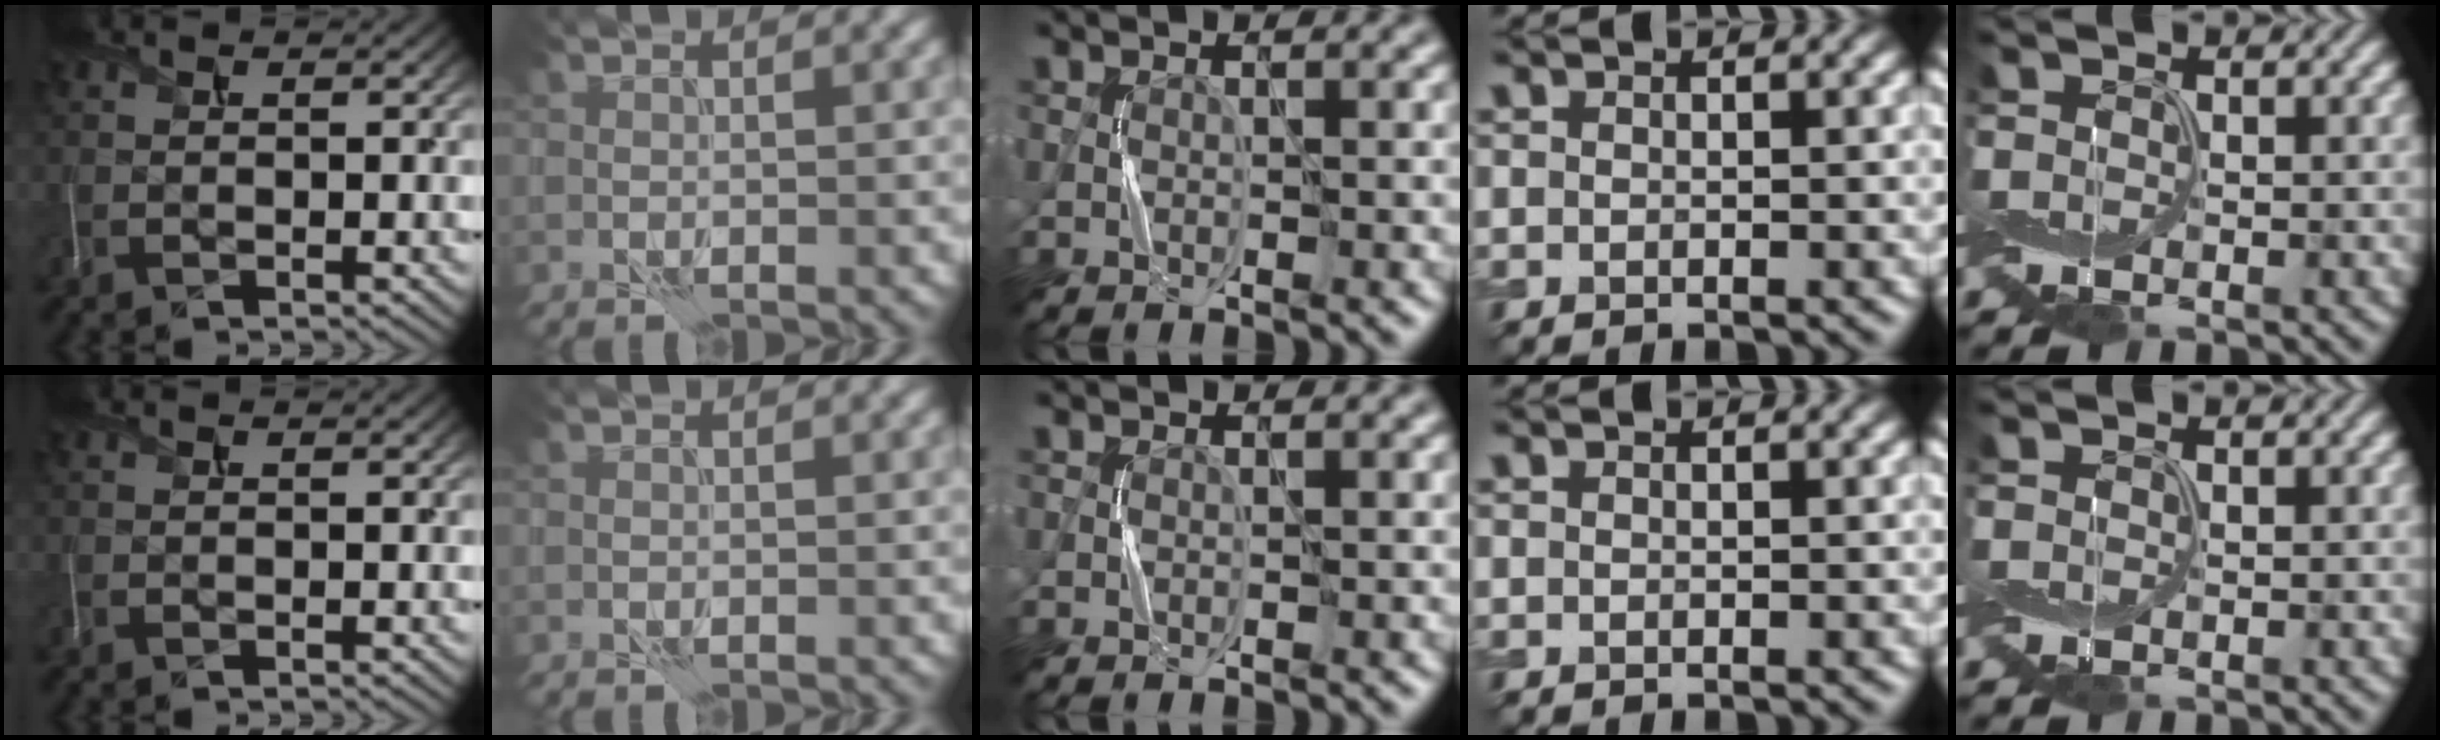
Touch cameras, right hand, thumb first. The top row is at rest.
{}